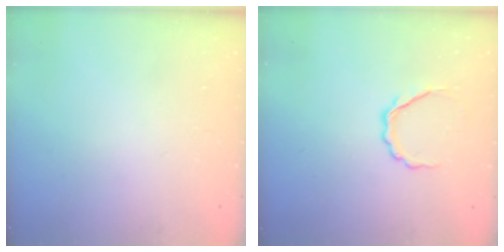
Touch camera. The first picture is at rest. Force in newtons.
{"total": 4.7, "press": 4.6, "slide": 1.3}